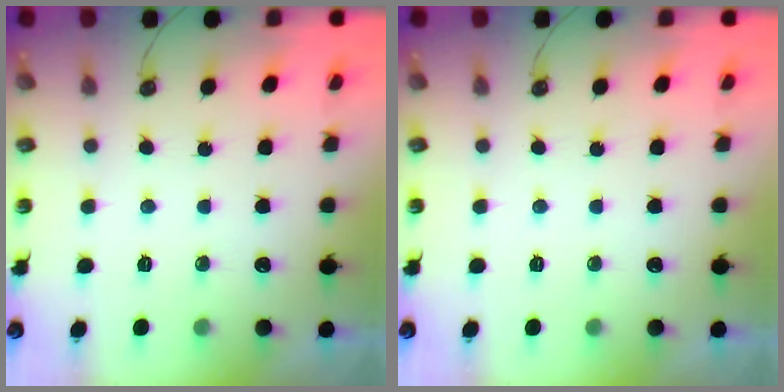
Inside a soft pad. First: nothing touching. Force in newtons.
{"total": 0.0}